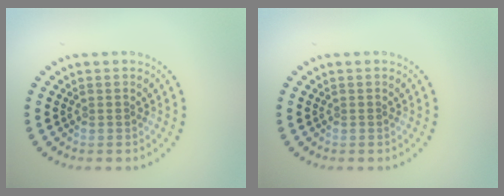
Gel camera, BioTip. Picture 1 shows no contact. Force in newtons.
{"total": 0.0}